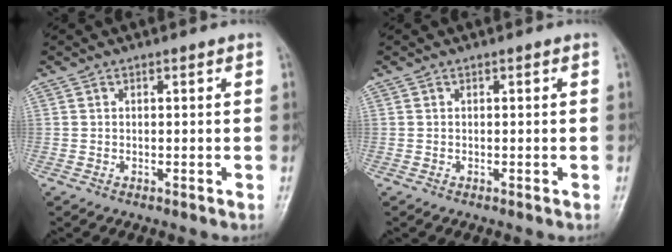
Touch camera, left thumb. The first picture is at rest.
{"total": 0.0}